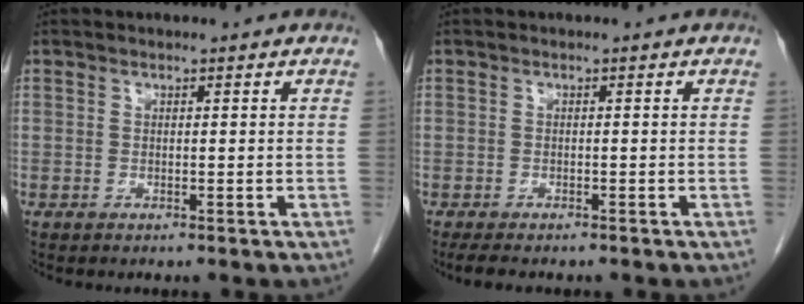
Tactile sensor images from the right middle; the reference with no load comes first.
{"total": 4.1, "force": [-3.3, 1.2, 2.1], "torque": [-0.030, -0.011, -0.044]}